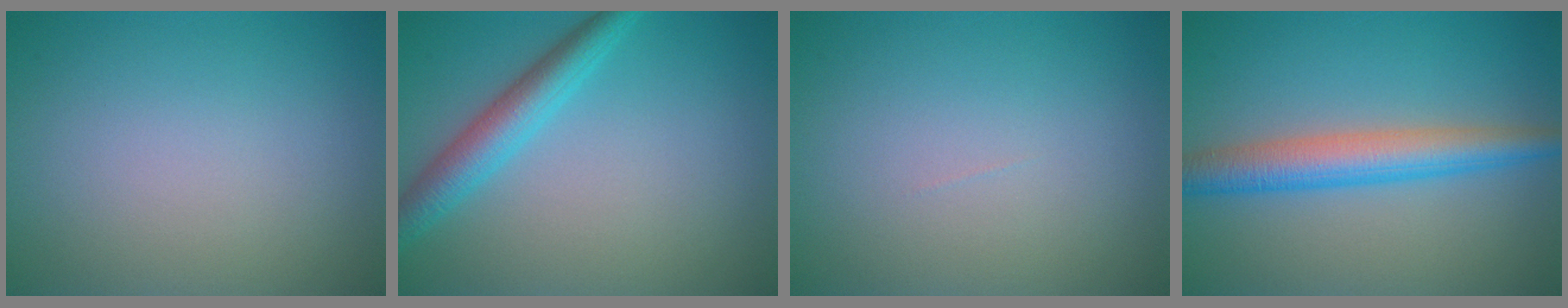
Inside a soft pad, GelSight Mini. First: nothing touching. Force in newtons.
{"total": 3.8, "press": 3.8, "slide": 0.1}
{"total": 0.0}
{"total": 4.9, "press": 4.9, "slide": 0.0}